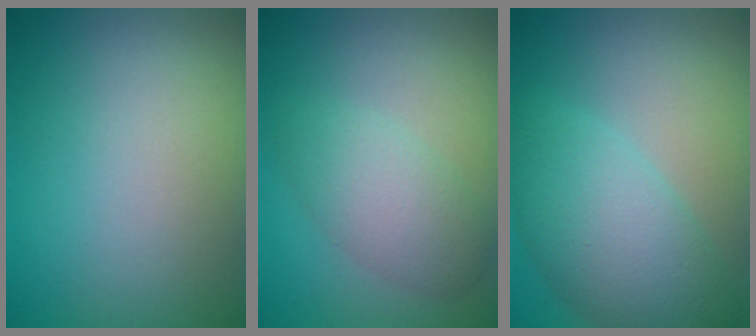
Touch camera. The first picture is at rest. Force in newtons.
{"total": 3.6, "press": 3.6, "slide": 0.2}
{"total": 6.5, "press": 6.5, "slide": 0.2}